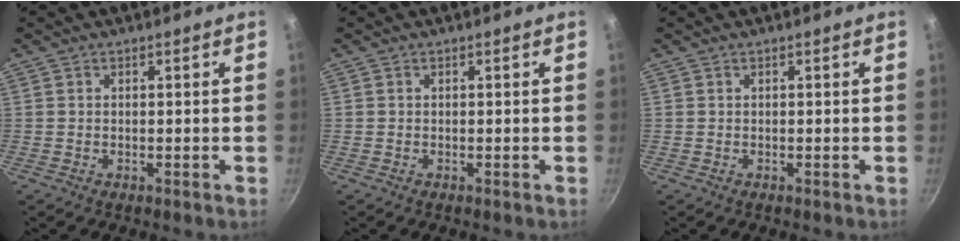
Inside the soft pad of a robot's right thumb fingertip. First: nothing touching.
{"total": 0.0}
{"total": 0.0}